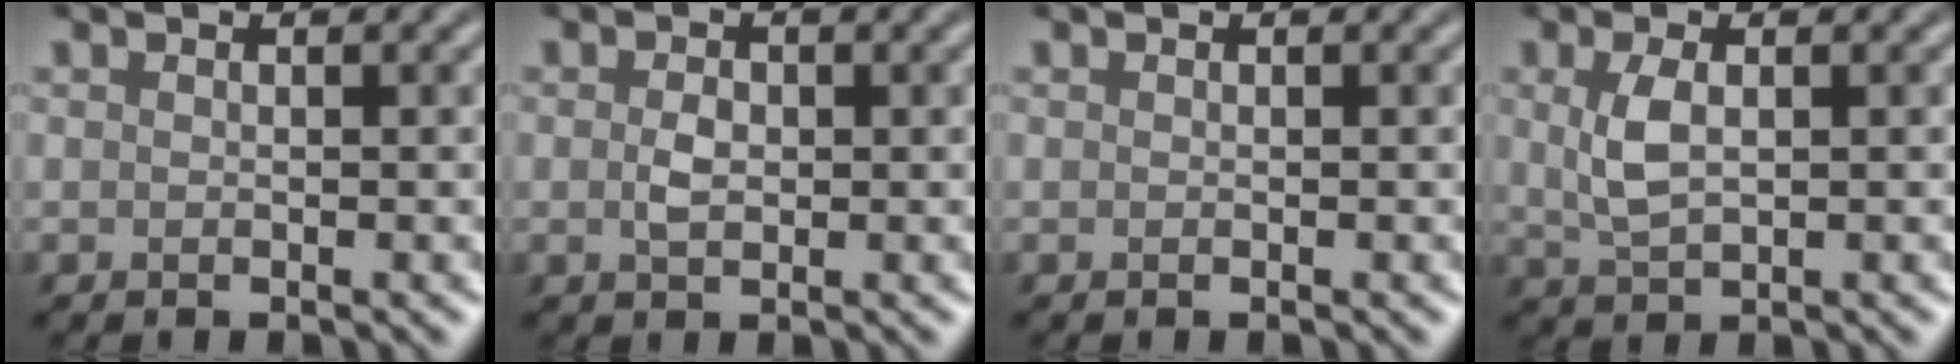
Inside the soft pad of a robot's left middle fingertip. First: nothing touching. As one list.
[{"total": 1.7, "force": [0.0, 1.1, 1.2], "torque": [-0.025, -0.001, -0.001]}, {"total": 0.0}, {"total": 2.9, "force": [0.6, 1.4, 2.5], "torque": [-0.062, 0.000, 0.014]}]